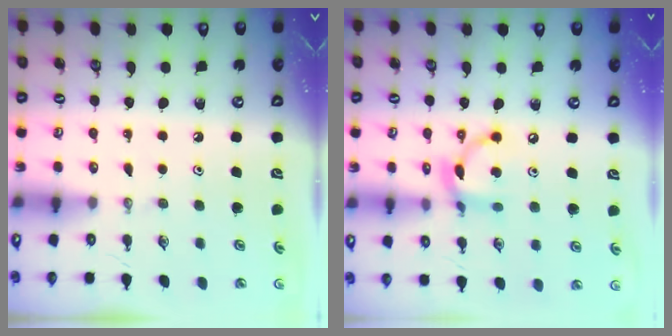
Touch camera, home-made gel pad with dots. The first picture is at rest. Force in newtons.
{"total": 12.0, "press": 11.9, "slide": 0.9}